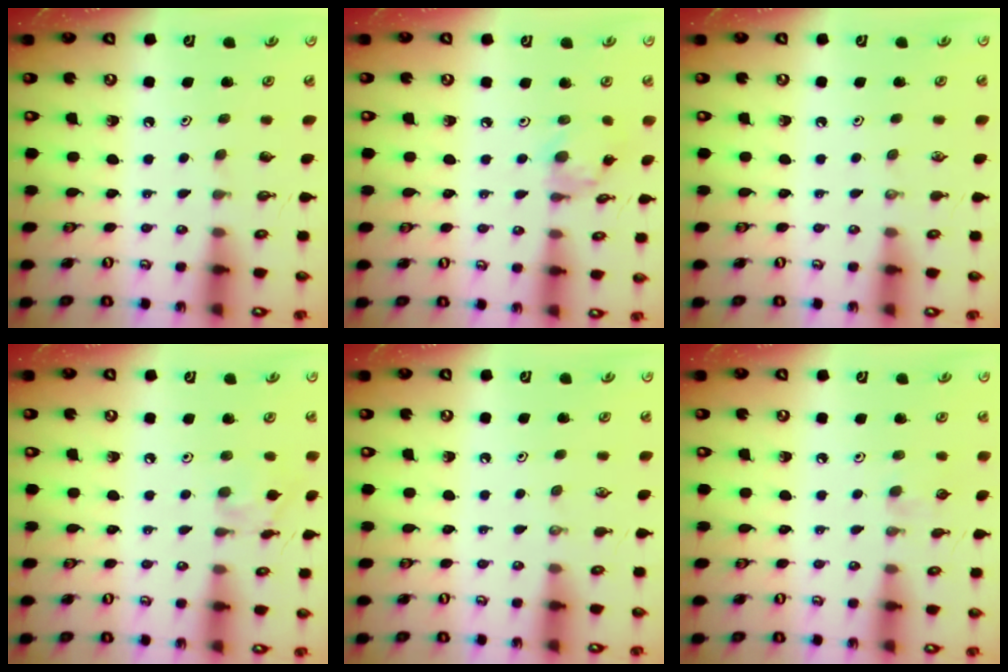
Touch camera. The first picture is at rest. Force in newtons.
{"total": 2.8, "press": 2.8, "slide": 0.1}
{"total": 0.0}
{"total": 6.0, "press": 6.0, "slide": 0.4}
{"total": 0.0}
{"total": 2.6, "press": 2.6, "slide": 0.4}